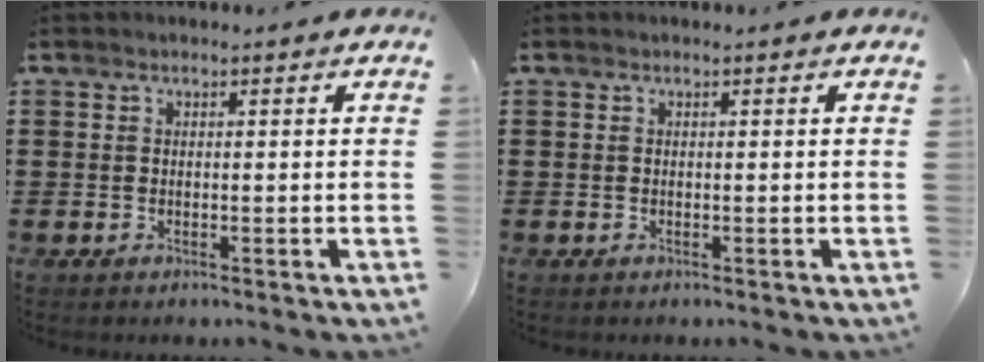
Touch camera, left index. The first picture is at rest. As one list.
[{"total": 0.0}]